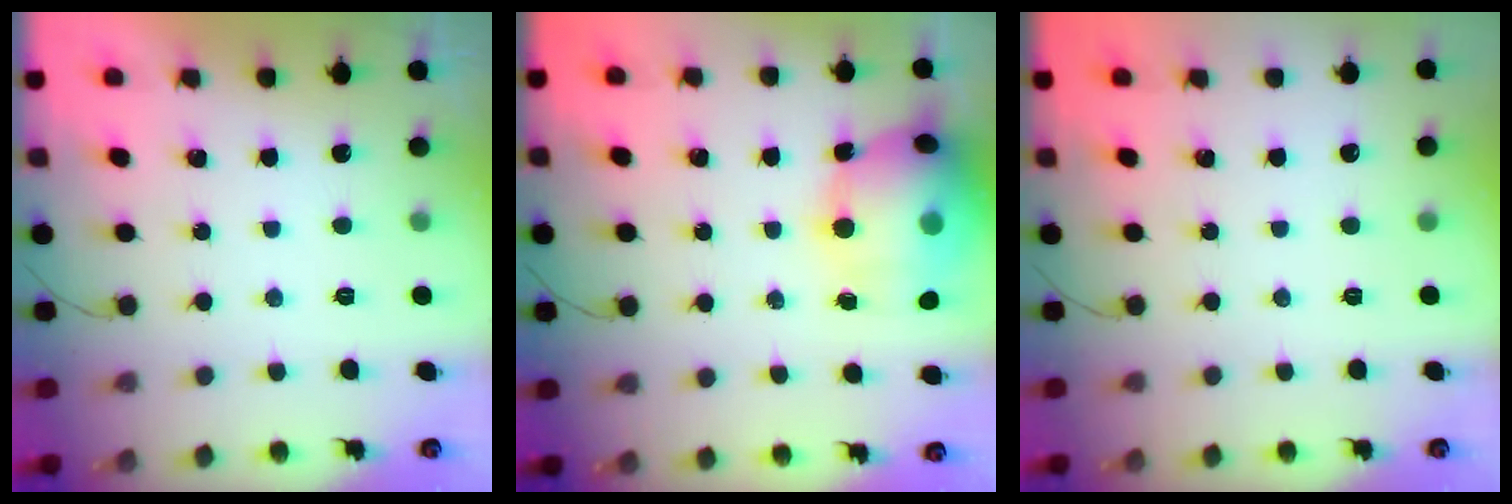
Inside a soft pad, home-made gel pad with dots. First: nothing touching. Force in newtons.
{"total": 18.8, "press": 18.5, "slide": 3.3}
{"total": 0.0}